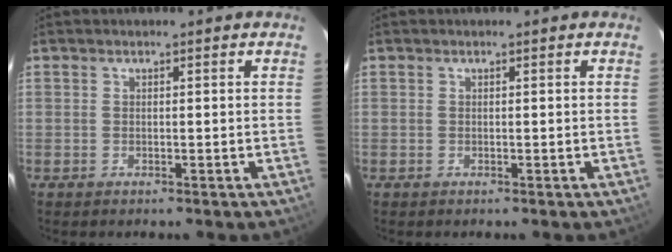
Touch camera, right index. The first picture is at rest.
{"total": 0.0}